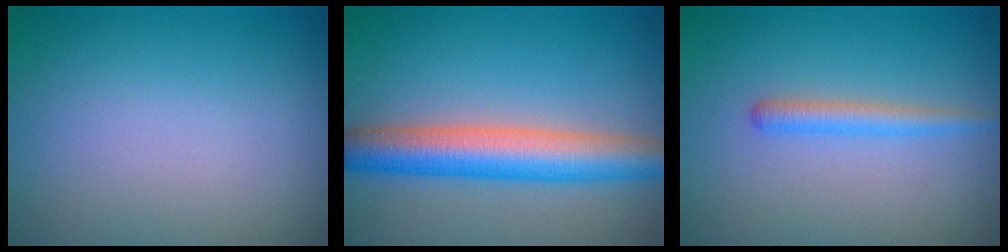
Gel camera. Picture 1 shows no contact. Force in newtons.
{"total": 6.5, "press": 6.5, "slide": 0.2}
{"total": 1.7, "press": 1.7, "slide": 0.2}